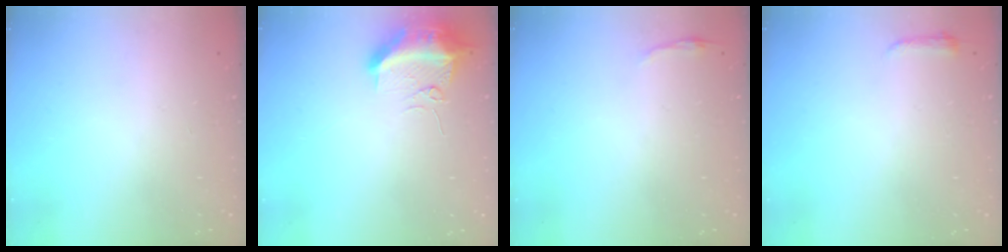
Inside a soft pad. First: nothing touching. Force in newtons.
{"total": 11.0, "press": 10.9, "slide": 1.3}
{"total": 2.8, "press": 2.8, "slide": 0.6}
{"total": 3.0, "press": 2.9, "slide": 0.6}